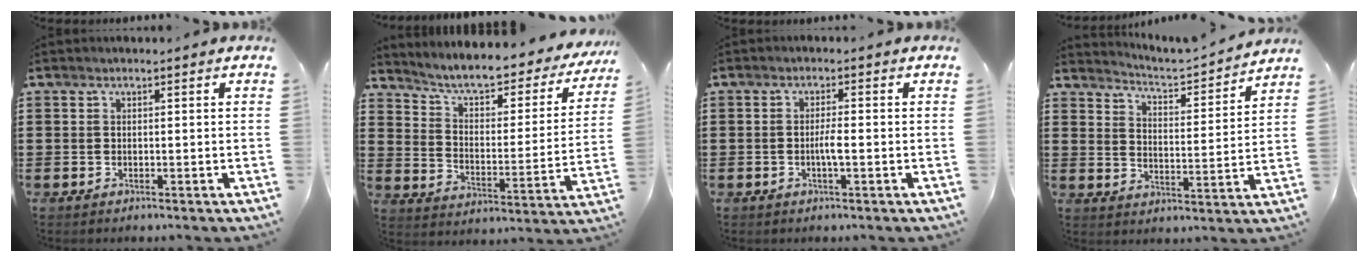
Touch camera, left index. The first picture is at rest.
{"total": 5.8, "force": [5.1, 0.8, 2.6], "torque": [-0.074, -0.039, 0.079]}
{"total": 2.5, "force": [-0.6, 0.3, 2.4], "torque": [-0.051, -0.001, -0.015]}
{"total": 3.2, "force": [3.1, -0.5, 0.2], "torque": [-0.025, -0.039, 0.044]}